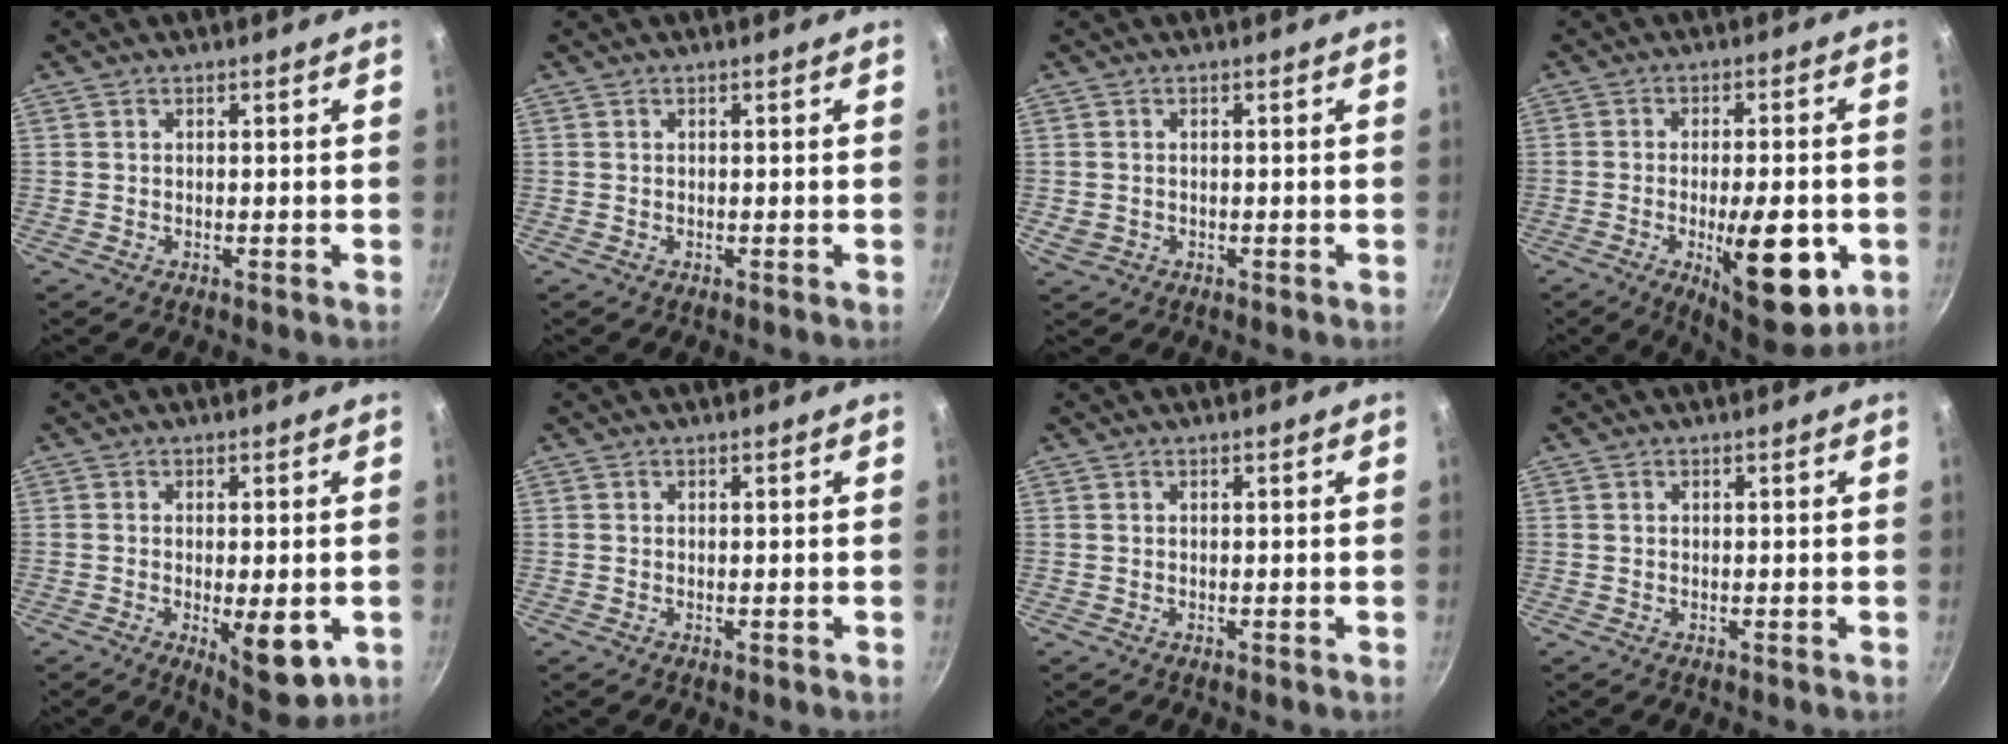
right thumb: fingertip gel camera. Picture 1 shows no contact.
{"total": 0.0}
{"total": 1.7, "force": [-0.3, 1.3, 1.0], "torque": [-0.018, 0.001, -0.001]}
{"total": 16.1, "force": [-4.6, 5.9, 14.3], "torque": [-0.179, 0.007, -0.055]}
{"total": 9.4, "force": [-2.3, 3.5, 8.4], "torque": [-0.104, -0.005, -0.021]}
{"total": 0.0}
{"total": 0.0}
{"total": 0.0}